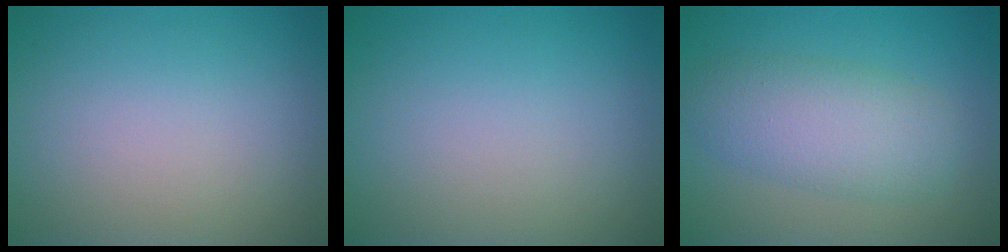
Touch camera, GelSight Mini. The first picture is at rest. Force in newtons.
{"total": 0.0}
{"total": 5.3, "press": 5.3, "slide": 0.0}